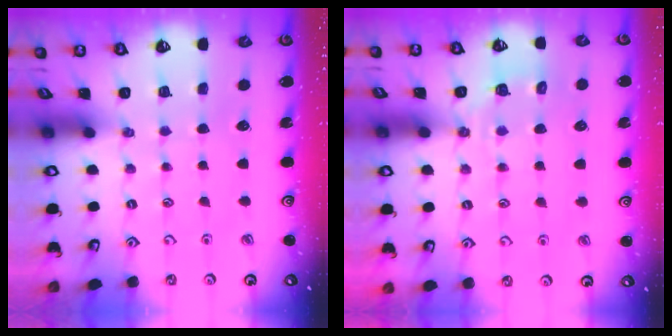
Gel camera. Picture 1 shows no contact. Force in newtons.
{"total": 5.2, "press": 5.0, "slide": 1.2}